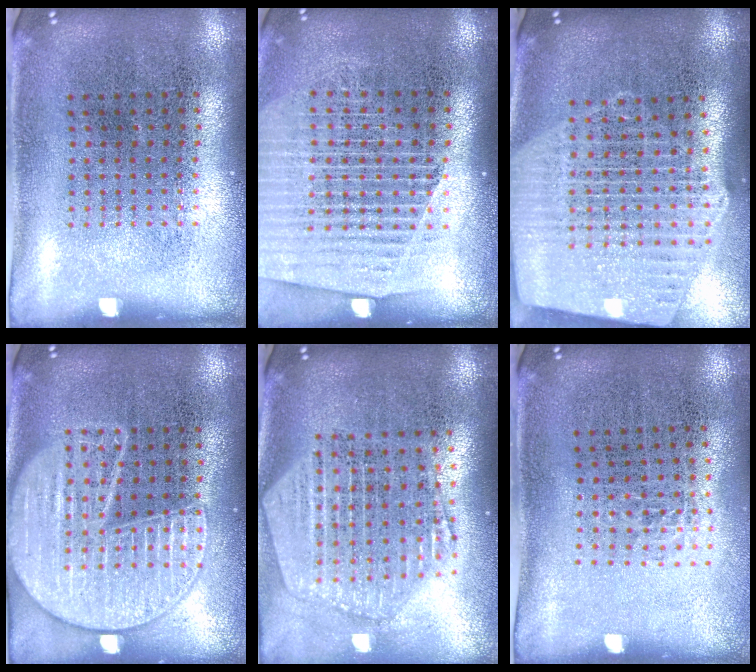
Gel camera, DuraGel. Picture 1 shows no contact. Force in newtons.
{"total": 1.7, "press": 1.6, "slide": 0.6}
{"total": 2.6, "press": 2.2, "slide": 1.4}
{"total": 3.6, "press": 3.6, "slide": 0.4}
{"total": 2.5, "press": 2.1, "slide": 1.3}
{"total": 0.6, "press": 0.5, "slide": 0.5}